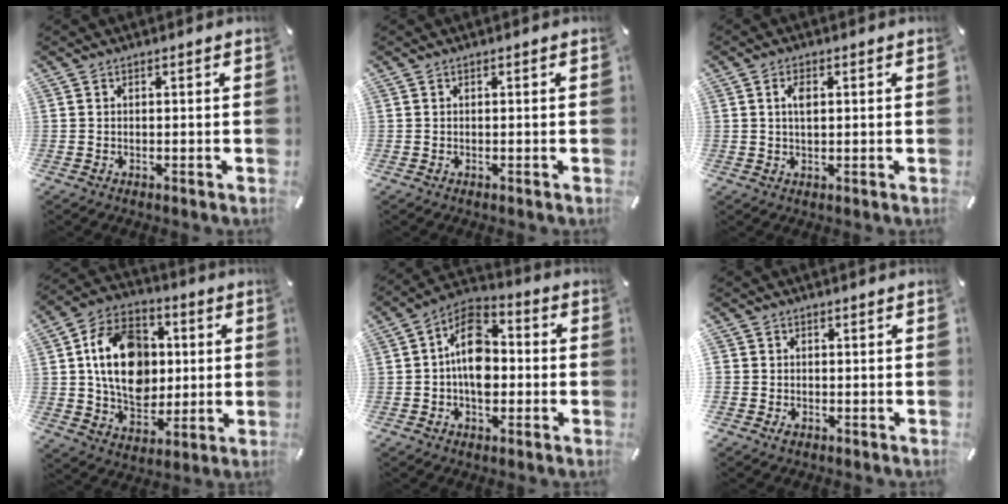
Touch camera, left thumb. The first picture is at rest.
{"total": 0.0}
{"total": 3.2, "force": [0.7, 1.6, 2.6], "torque": [-0.056, 0.001, 0.006]}
{"total": 17.1, "force": [1.3, 13.7, 10.3], "torque": [-0.188, 0.012, 0.028]}
{"total": 12.1, "force": [-1.1, 8.2, 8.8], "torque": [-0.156, 0.015, -0.015]}
{"total": 3.3, "force": [-0.3, 3.3, 0.0], "torque": [0.006, 0.008, -0.006]}